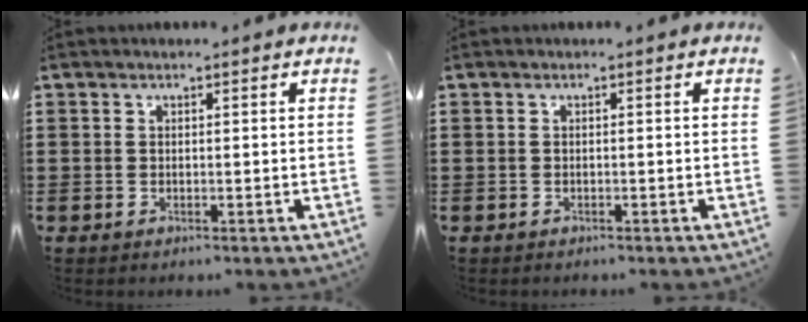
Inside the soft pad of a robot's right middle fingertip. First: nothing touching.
{"total": 0.0}